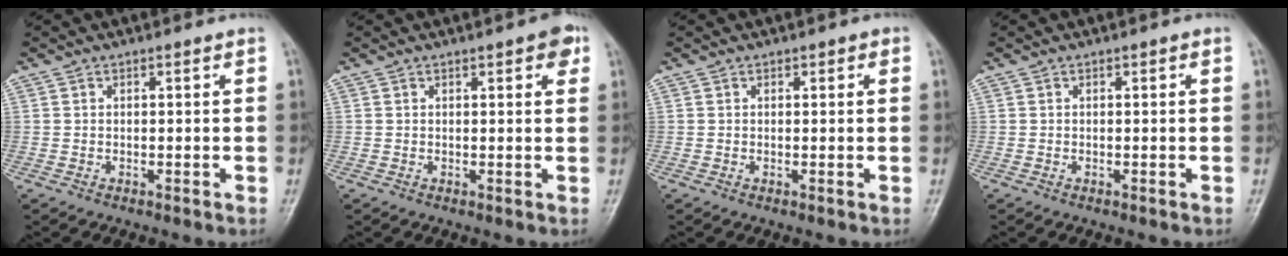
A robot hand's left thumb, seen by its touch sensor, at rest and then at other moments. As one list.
[{"total": 3.3, "force": [1.7, 1.3, 2.6], "torque": [-0.015, -0.002, 0.015]}, {"total": 0.7, "force": [0.4, 0.6, 0.3], "torque": [0.013, -0.001, 0.002]}, {"total": 0.0}]